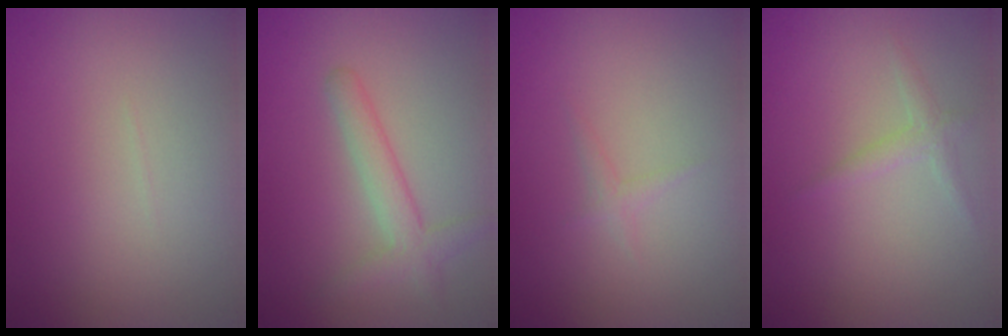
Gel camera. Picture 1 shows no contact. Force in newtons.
{"total": 2.8, "press": 2.8, "slide": 0.1}
{"total": 0.7, "press": 0.7, "slide": 0.0}
{"total": 1.3, "press": 1.3, "slide": 0.0}